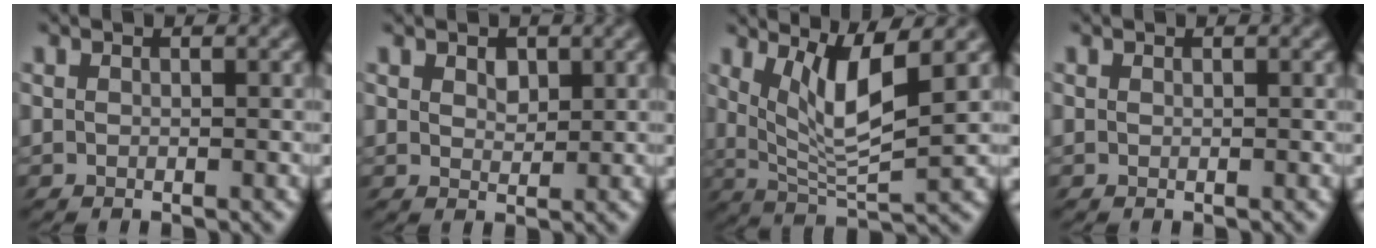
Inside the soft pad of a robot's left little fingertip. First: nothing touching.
{"total": 2.0, "force": [1.0, 1.3, 1.1], "torque": [-0.026, -0.001, 0.012]}
{"total": 5.4, "force": [2.4, 0.5, 4.8], "torque": [-0.090, -0.017, 0.045]}
{"total": 0.0}